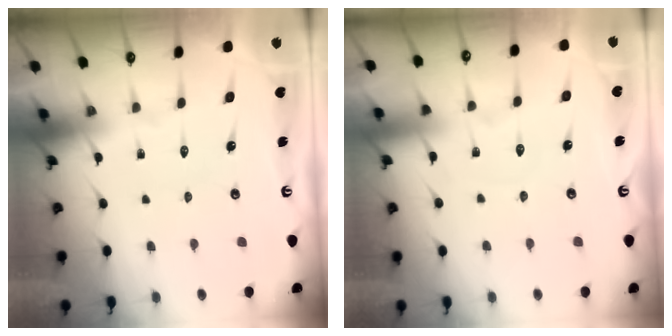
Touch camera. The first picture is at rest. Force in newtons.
{"total": 2.7, "press": 2.7, "slide": 0.3}